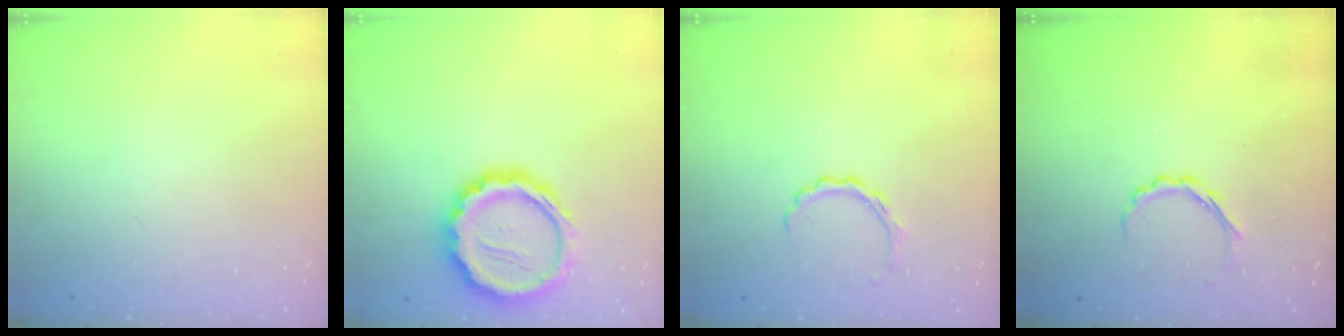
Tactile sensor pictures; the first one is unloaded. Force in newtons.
{"total": 16.7, "press": 16.4, "slide": 3.1}
{"total": 4.3, "press": 4.2, "slide": 0.9}
{"total": 4.4, "press": 4.2, "slide": 1.1}